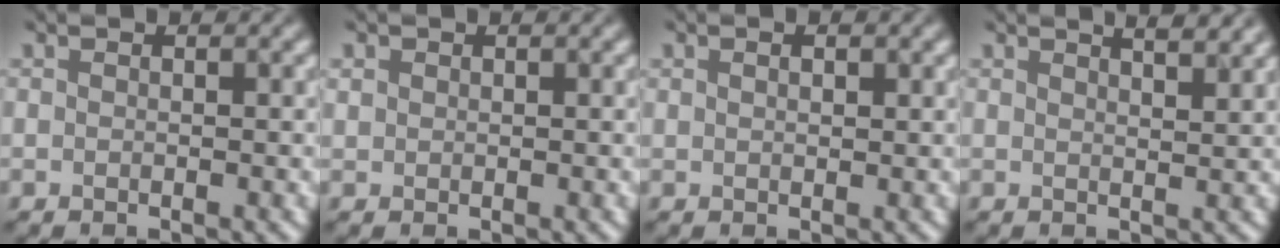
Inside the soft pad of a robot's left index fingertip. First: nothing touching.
{"total": 0.8, "force": [0.4, 0.7, 0.1], "torque": [-0.001, 0.000, 0.008]}
{"total": 1.2, "force": [0.7, 0.5, 0.9], "torque": [-0.016, 0.001, 0.013]}
{"total": 4.4, "force": [3.3, 1.5, 2.5], "torque": [0.000, 0.023, 0.014]}